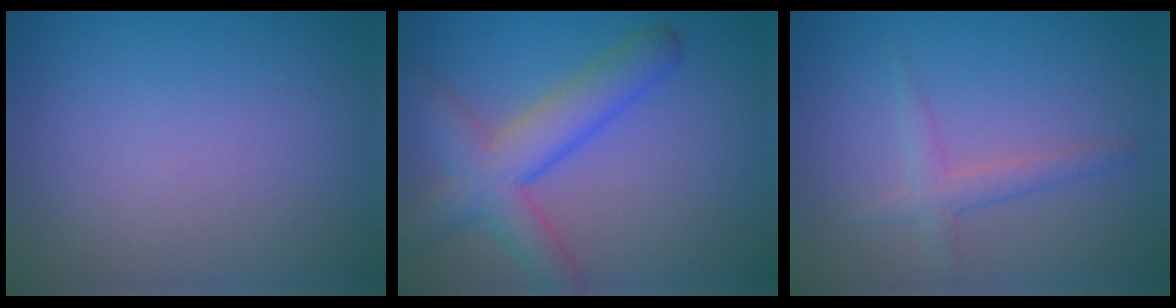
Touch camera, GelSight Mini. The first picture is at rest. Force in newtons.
{"total": 5.9, "press": 5.9, "slide": 0.3}
{"total": 1.2, "press": 1.2, "slide": 0.1}